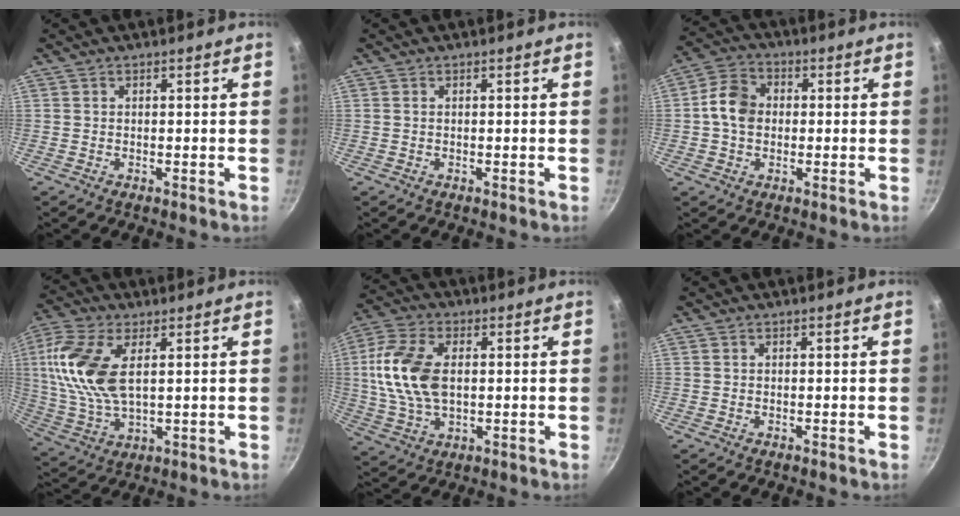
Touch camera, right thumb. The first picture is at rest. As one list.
[{"total": 0.0}, {"total": 7.8, "force": [0.1, 6.1, 4.9], "torque": [-0.071, 0.018, -0.012]}, {"total": 14.4, "force": [3.5, 7.3, 11.9], "torque": [-0.240, -0.004, 0.070]}, {"total": 13.8, "force": [1.4, 8.2, 11.0], "torque": [-0.216, 0.007, 0.022]}, {"total": 0.0}]